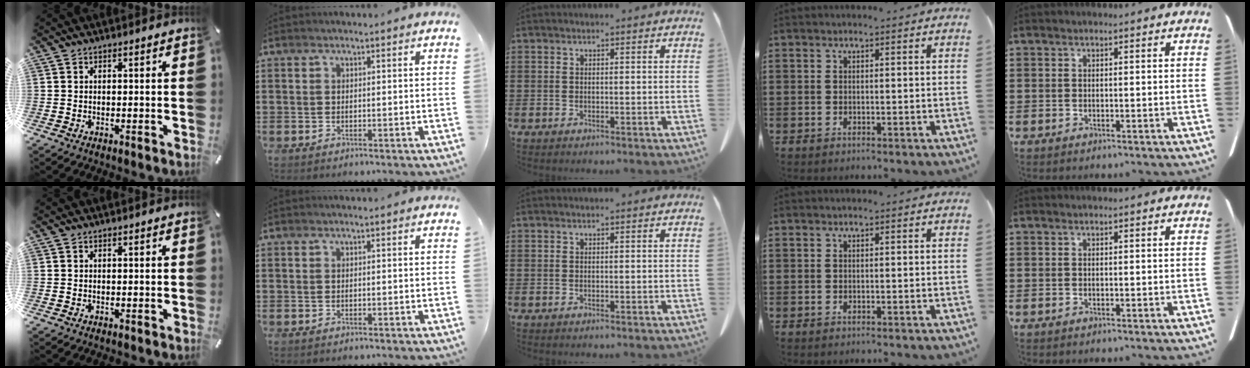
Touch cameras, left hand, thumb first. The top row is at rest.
{}